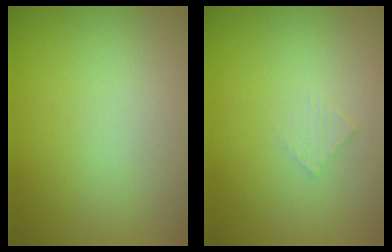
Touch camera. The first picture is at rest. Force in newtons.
{"total": 0.8, "press": 0.8, "slide": 0.1}